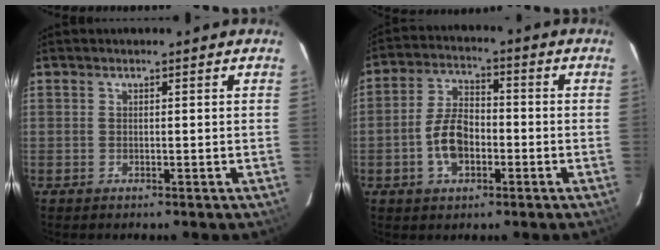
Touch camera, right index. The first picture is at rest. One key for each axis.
{"total": 8.4, "fx": -2.6, "fy": 5.0, "fz": 6.2, "tx": -0.123, "ty": 0.015, "tz": -0.041}